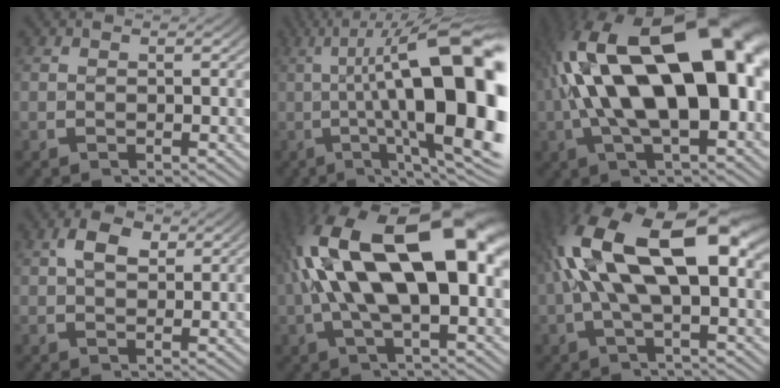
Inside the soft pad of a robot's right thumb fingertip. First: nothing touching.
{"total": 18.3, "force": [-0.3, 8.6, 16.2], "torque": [-0.227, -0.041, 0.006]}
{"total": 22.3, "force": [1.4, 12.2, 18.6], "torque": [-0.327, -0.015, 0.030]}
{"total": 3.5, "force": [1.5, 2.1, 2.4], "torque": [-0.035, 0.002, 0.026]}
{"total": 18.3, "force": [2.0, 9.7, 15.4], "torque": [-0.286, 0.001, 0.031]}
{"total": 13.9, "force": [2.0, 6.9, 11.9], "torque": [-0.238, 0.007, 0.029]}